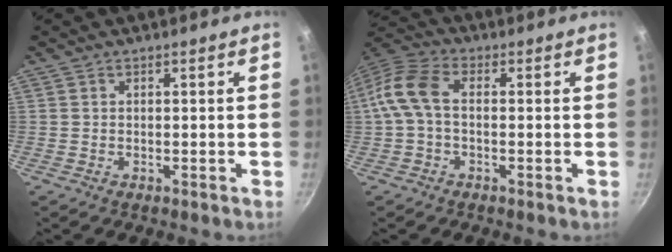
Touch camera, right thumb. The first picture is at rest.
{"total": 8.5, "force": [-0.1, 5.3, 6.7], "torque": [-0.141, 0.029, -0.019]}